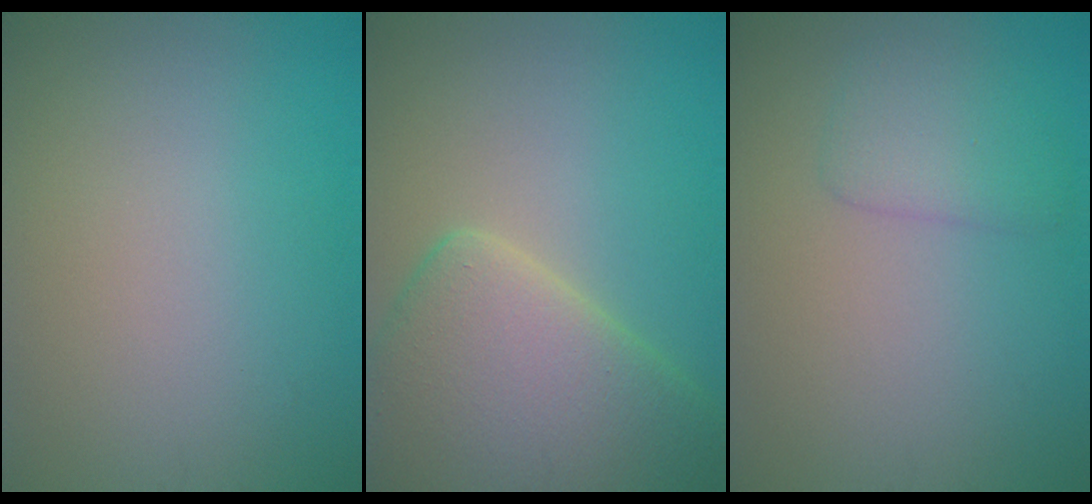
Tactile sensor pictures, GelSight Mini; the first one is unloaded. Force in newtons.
{"total": 10.2, "press": 10.2, "slide": 0.6}
{"total": 2.6, "press": 2.6, "slide": 0.1}